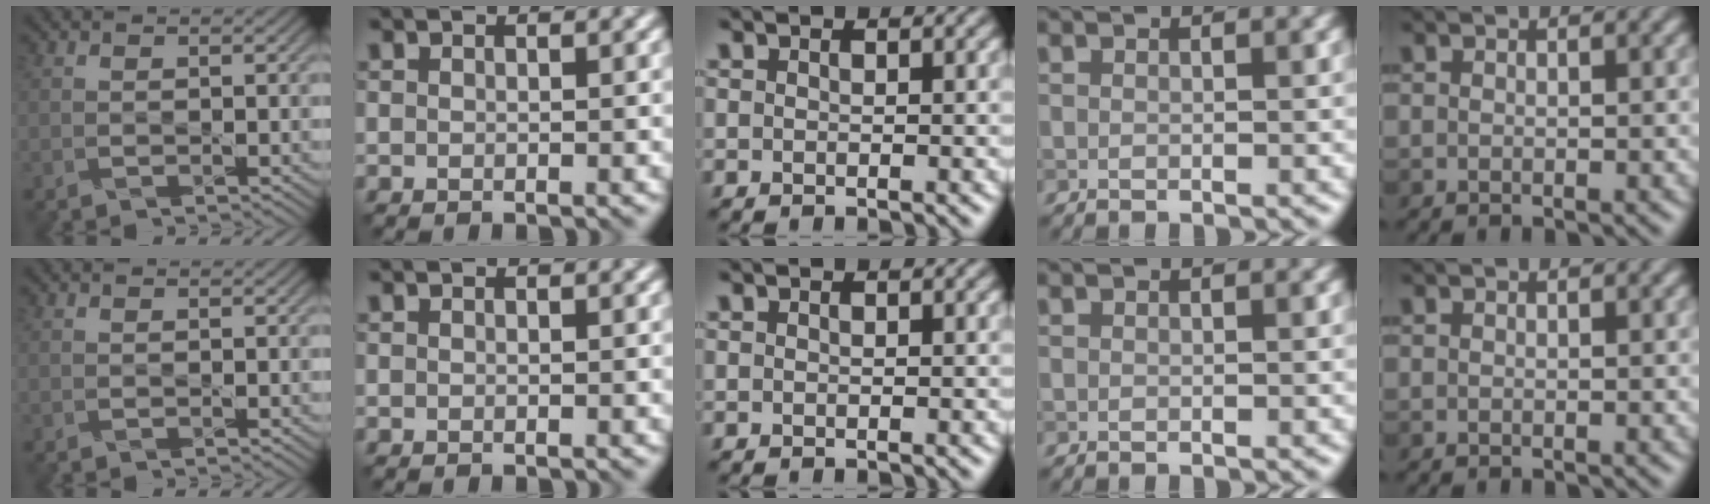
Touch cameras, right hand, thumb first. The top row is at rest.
{}